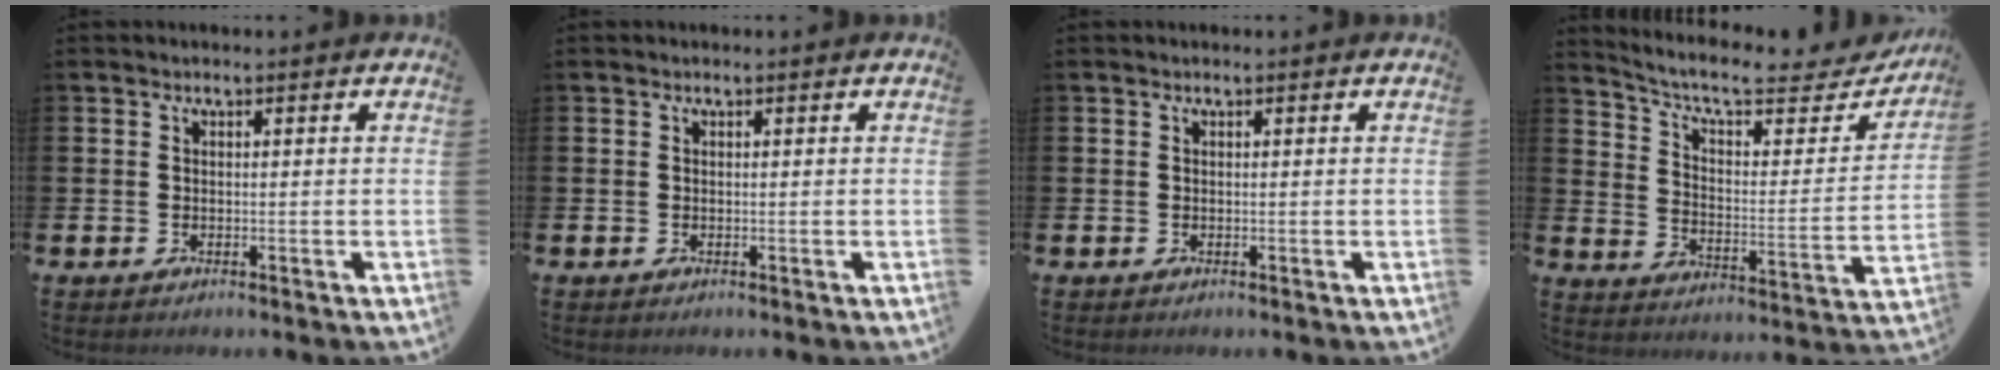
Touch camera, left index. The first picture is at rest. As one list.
[{"total": 0.0}, {"total": 0.0}, {"total": 8.4, "force": [7.2, 2.2, 3.6], "torque": [-0.093, -0.052, 0.117]}]